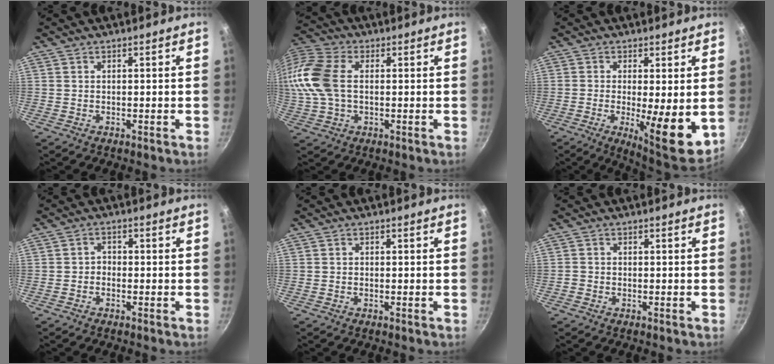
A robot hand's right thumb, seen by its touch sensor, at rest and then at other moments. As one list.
[{"total": 15.6, "force": [1.2, 10.2, 11.8], "torque": [-0.269, 0.024, 0.011]}, {"total": 12.1, "force": [-1.4, 3.2, 11.6], "torque": [-0.160, -0.019, -0.012]}, {"total": 1.5, "force": [-0.8, 1.1, 0.7], "torque": [-0.004, 0.010, -0.016]}, {"total": 0.0}, {"total": 0.7, "force": [-0.4, 0.6, 0.1], "torque": [-0.002, 0.002, -0.009]}]